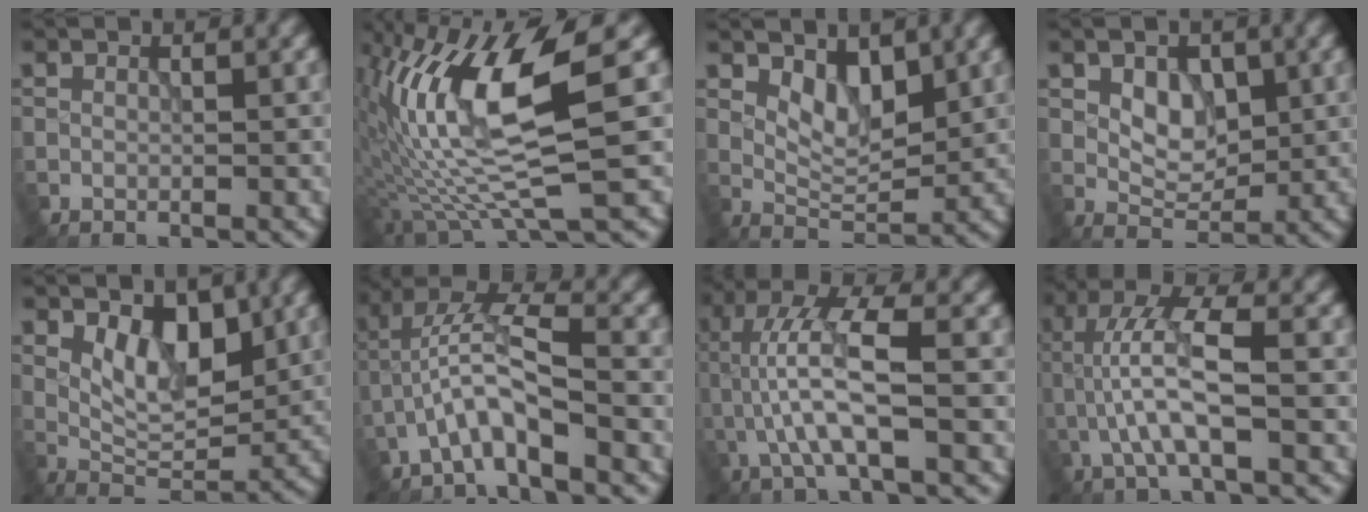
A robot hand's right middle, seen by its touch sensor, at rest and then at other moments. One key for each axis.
{"total": 12.7, "fx": 1.5, "fy": 3.1, "fz": 12.2, "tx": -0.245, "ty": -0.001, "tz": 0.040}
{"total": 3.6, "fx": 1.9, "fy": 1.9, "fz": 2.4, "tx": -0.043, "ty": -0.011, "tz": 0.034}
{"total": 3.2, "fx": 0.9, "fy": 2.3, "fz": 2.2, "tx": -0.033, "ty": -0.005, "tz": 0.017}
{"total": 5.0, "fx": 1.9, "fy": 2.8, "fz": 3.7, "tx": -0.060, "ty": -0.009, "tz": 0.033}
{"total": 4.8, "fx": -2.5, "fy": 1.2, "fz": 3.9, "tx": -0.076, "ty": 0.019, "tz": -0.050}
{"total": 6.3, "fx": -0.8, "fy": 1.5, "fz": 6.1, "tx": -0.124, "ty": 0.016, "tz": -0.018}
{"total": 5.9, "fx": -0.9, "fy": 1.5, "fz": 5.7, "tx": -0.113, "ty": 0.017, "tz": -0.021}